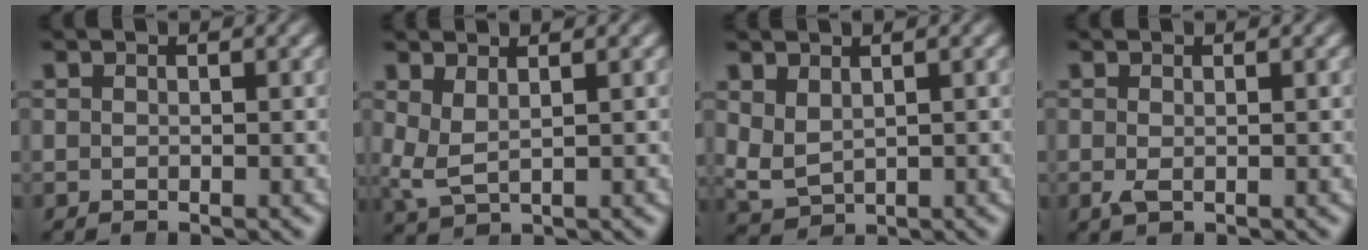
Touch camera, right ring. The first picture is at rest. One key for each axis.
{"total": 2.7, "fx": 0.8, "fy": 2.0, "fz": 1.7, "tx": -0.065, "ty": -0.024, "tz": 0.027}
{"total": 3.0, "fx": 0.8, "fy": 2.6, "fz": 1.3, "tx": -0.057, "ty": -0.025, "tz": 0.034}
{"total": 0.7, "fx": -0.4, "fy": 0.1, "fz": 0.6, "tx": -0.023, "ty": -0.017, "tz": 0.002}